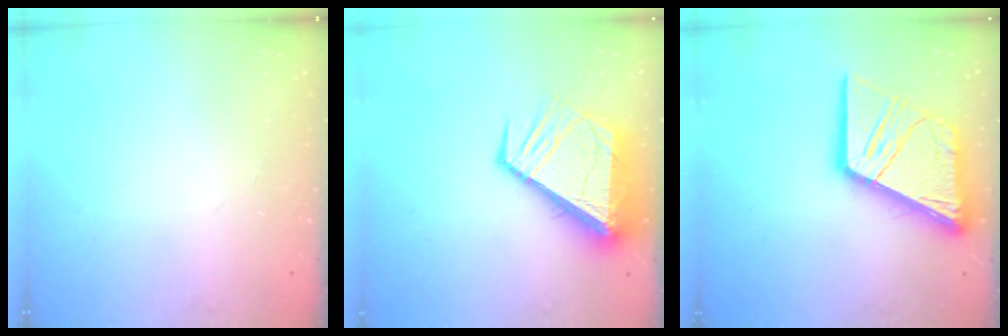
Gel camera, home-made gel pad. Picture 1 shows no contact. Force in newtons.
{"total": 16.0, "press": 15.9, "slide": 1.9}
{"total": 24.2, "press": 24.0, "slide": 3.0}